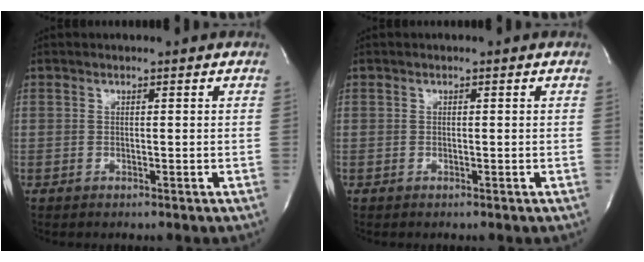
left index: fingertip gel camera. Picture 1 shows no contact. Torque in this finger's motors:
{"motor_torque": [-0.03, 0.00, 0.00, -0.02]}